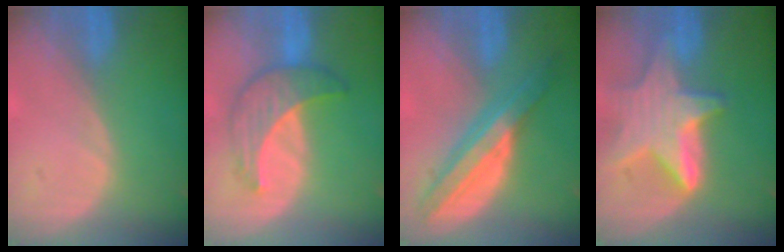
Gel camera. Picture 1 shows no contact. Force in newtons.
{"total": 6.9, "press": 6.8, "slide": 1.0}
{"total": 8.5, "press": 8.5, "slide": 0.5}
{"total": 9.3, "press": 9.3, "slide": 0.7}